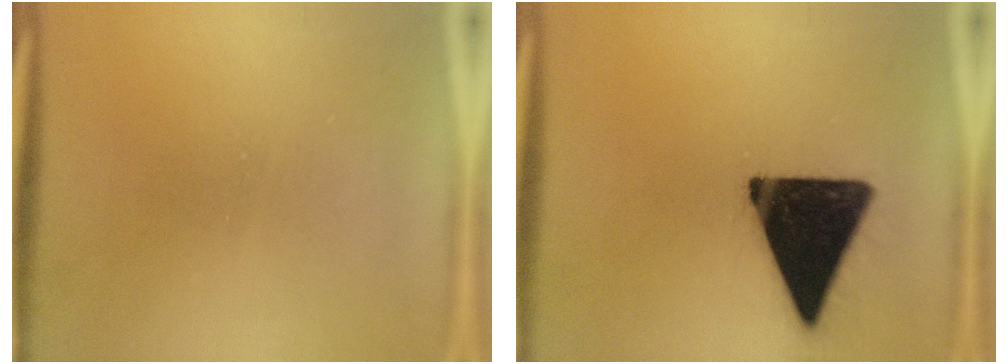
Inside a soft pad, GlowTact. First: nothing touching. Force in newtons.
{"total": 18.1}